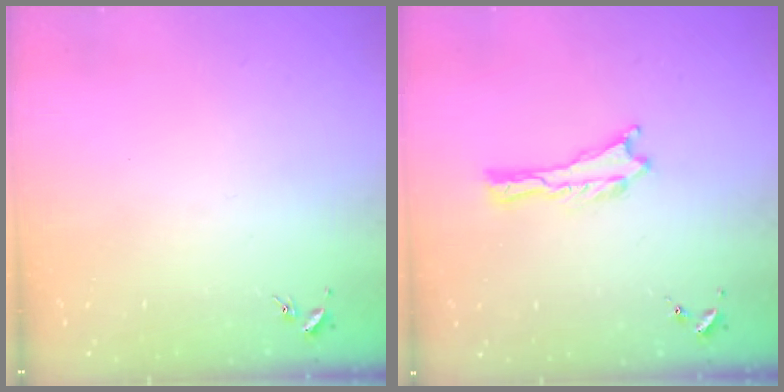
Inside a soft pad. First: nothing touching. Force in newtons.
{"total": 0.0}